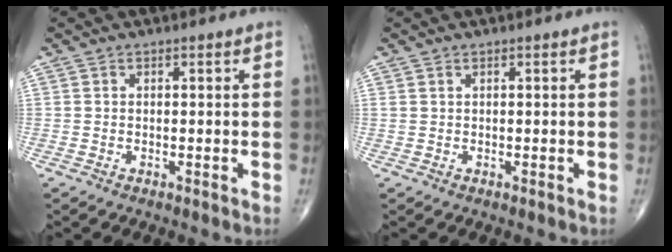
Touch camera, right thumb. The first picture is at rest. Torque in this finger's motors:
{"motor_torque": [-0.53, 0.12, 0.16, 0.28, -0.05]}